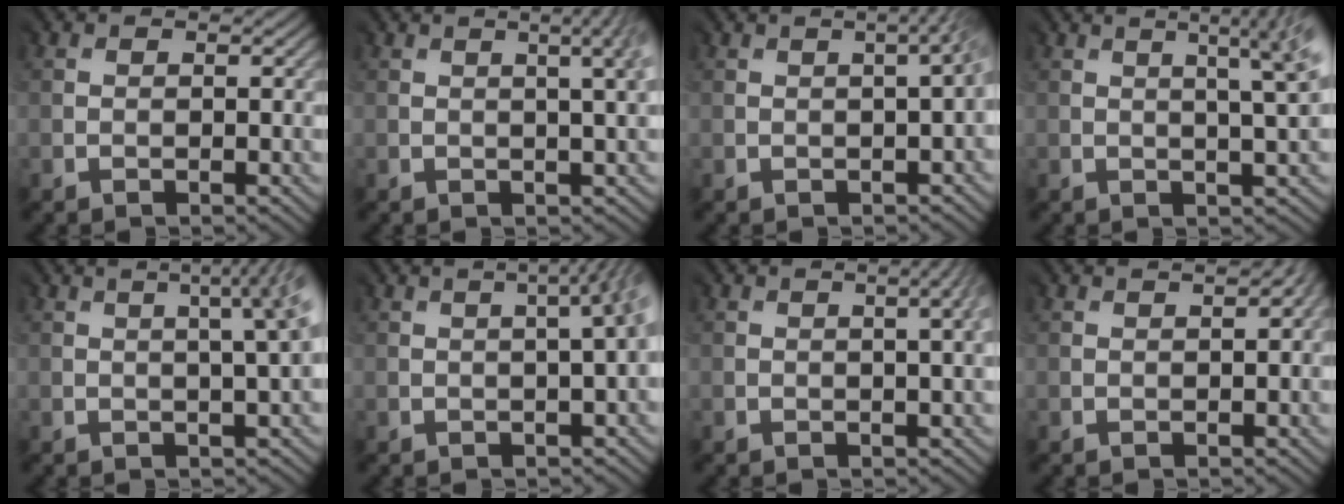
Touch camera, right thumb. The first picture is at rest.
{"total": 5.1, "force": [1.8, 1.6, 4.5], "torque": [-0.022, 0.028, 0.001]}
{"total": 2.9, "force": [0.2, 0.7, 2.8], "torque": [-0.008, 0.024, -0.010]}
{"total": 6.2, "force": [2.4, 1.3, 5.6], "torque": [-0.047, 0.031, 0.016]}
{"total": 5.9, "force": [1.6, 1.5, 5.4], "torque": [-0.033, 0.043, 0.000]}
{"total": 5.5, "force": [0.5, 1.7, 5.2], "torque": [-0.024, 0.039, -0.015]}
{"total": 3.0, "force": [0.9, 0.7, 2.7], "torque": [-0.010, 0.016, 0.000]}
{"total": 1.7, "force": [0.7, 0.4, 1.5], "torque": [-0.006, 0.012, 0.003]}